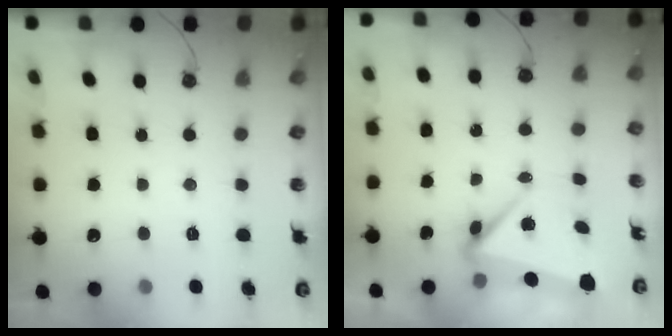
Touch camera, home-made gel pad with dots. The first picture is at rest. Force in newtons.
{"total": 7.3, "press": 5.9, "slide": 4.3}